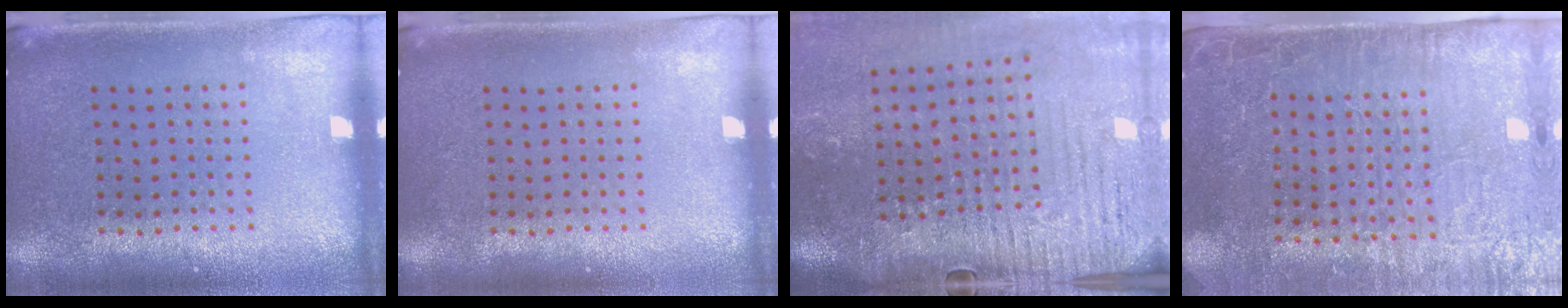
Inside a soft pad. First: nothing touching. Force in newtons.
{"total": 0.0}
{"total": 4.3, "press": 3.7, "slide": 2.2}
{"total": 4.4, "press": 4.0, "slide": 1.9}